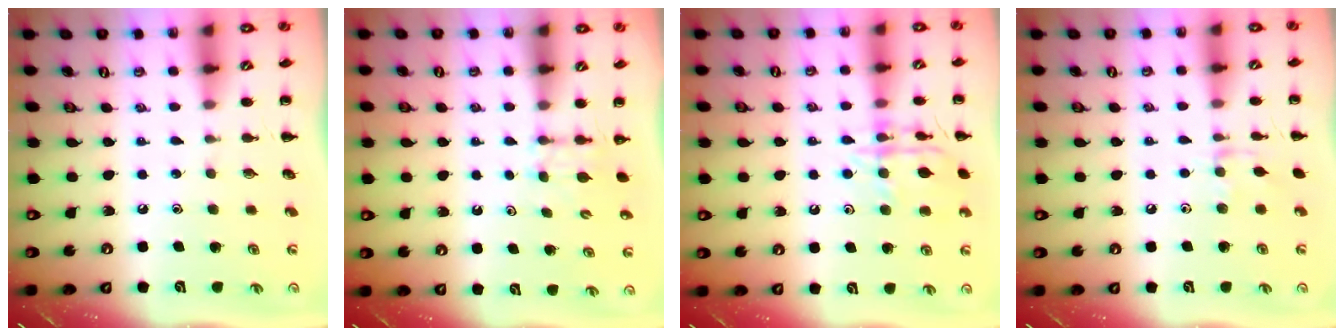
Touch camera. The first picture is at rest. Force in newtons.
{"total": 2.7, "press": 2.5, "slide": 1.1}
{"total": 13.9, "press": 13.9, "slide": 0.9}
{"total": 5.7, "press": 5.7, "slide": 0.8}